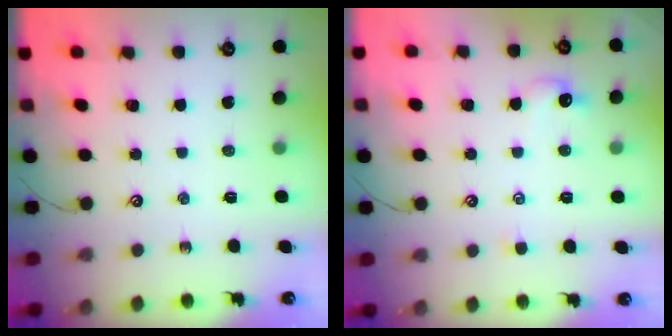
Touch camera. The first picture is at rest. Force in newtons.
{"total": 0.5, "press": 0.2, "slide": 0.5}